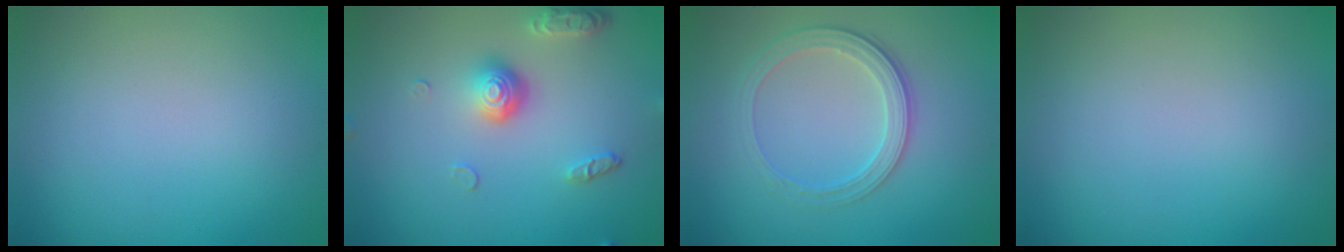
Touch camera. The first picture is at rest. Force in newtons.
{"total": 3.6, "press": 2.7, "slide": 2.3}
{"total": 2.8, "press": 2.6, "slide": 1.1}
{"total": 0.0}